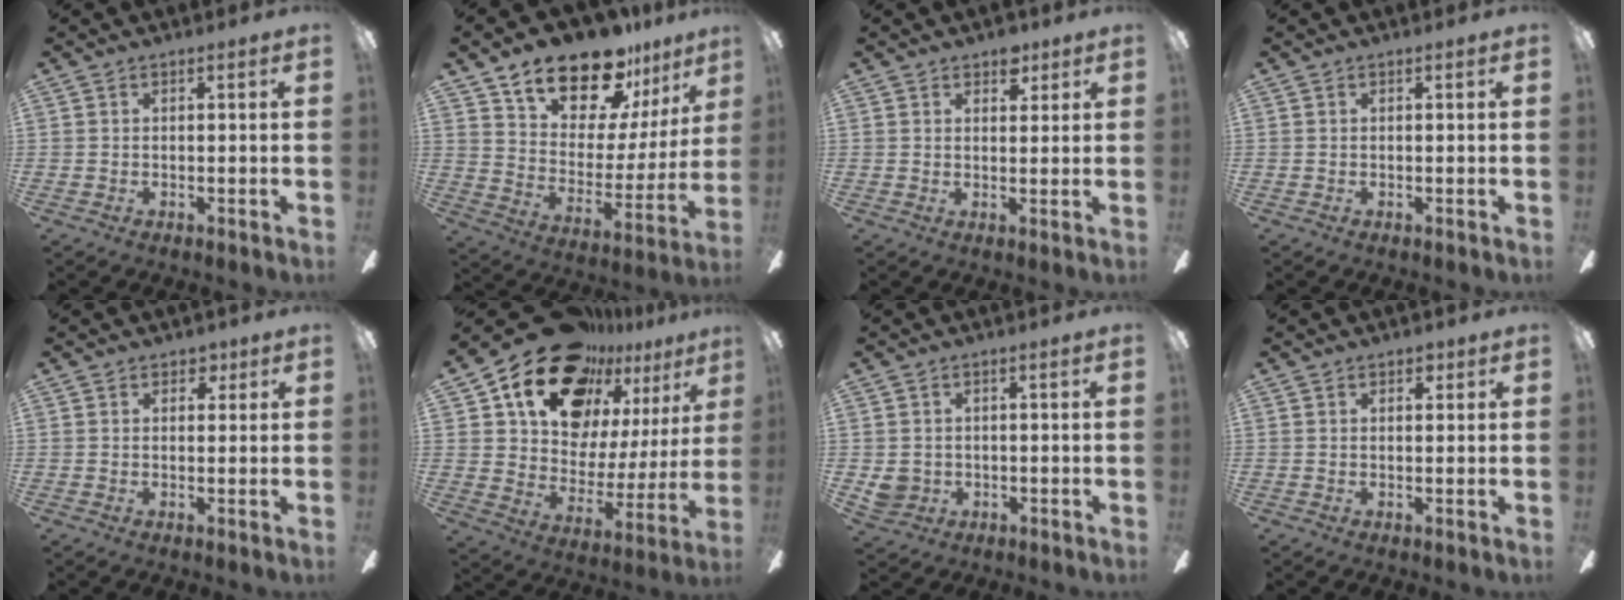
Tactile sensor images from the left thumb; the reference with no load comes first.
{"total": 18.7, "force": [15.4, 7.9, 7.2], "torque": [-0.124, -0.113, 0.271]}
{"total": 4.4, "force": [3.1, 2.6, 1.8], "torque": [-0.010, -0.011, 0.052]}
{"total": 0.0}
{"total": 2.8, "force": [1.6, 1.9, 1.3], "torque": [-0.004, -0.004, 0.023]}
{"total": 20.4, "force": [14.9, 11.7, 7.6], "torque": [-0.144, -0.104, 0.279]}
{"total": 3.7, "force": [0.2, 3.5, 1.2], "torque": [-0.018, 0.006, 0.006]}
{"total": 1.9, "force": [1.2, 1.2, 0.9], "torque": [-0.002, -0.003, 0.017]}